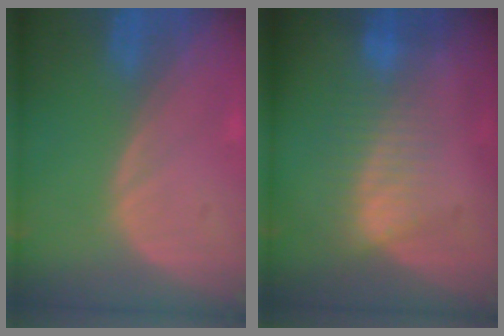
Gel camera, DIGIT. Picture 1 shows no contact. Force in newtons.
{"total": 7.2, "press": 6.1, "slide": 3.8}